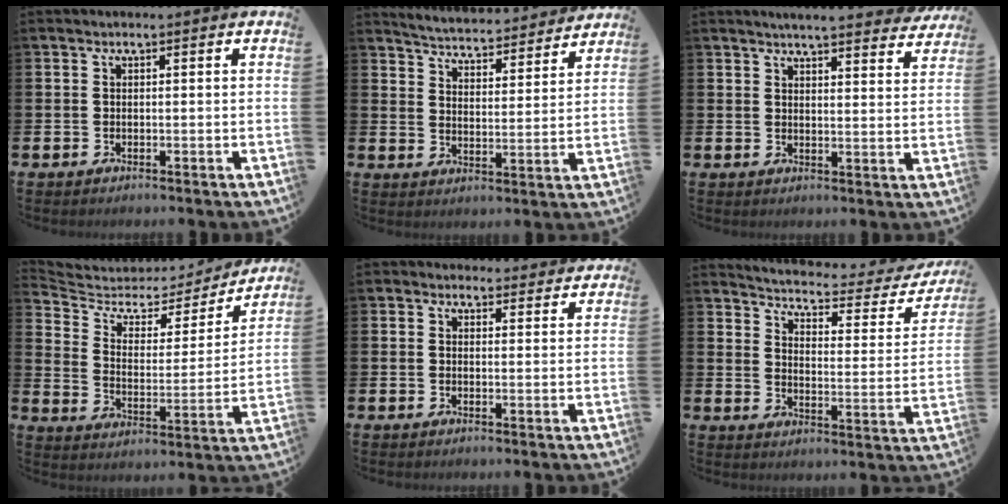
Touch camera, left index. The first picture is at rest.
{"total": 5.0, "force": [5.0, 0.5, 0.1], "torque": [-0.026, -0.045, 0.083]}
{"total": 4.8, "force": [4.6, 0.0, 1.2], "torque": [-0.020, -0.030, 0.078]}
{"total": 5.6, "force": [4.6, 2.8, 1.7], "torque": [-0.062, -0.036, 0.070]}
{"total": 2.5, "force": [2.4, 0.8, -0.1], "torque": [0.011, -0.013, 0.041]}
{"total": 4.4, "force": [4.1, 1.0, 1.4], "torque": [-0.043, -0.038, 0.059]}